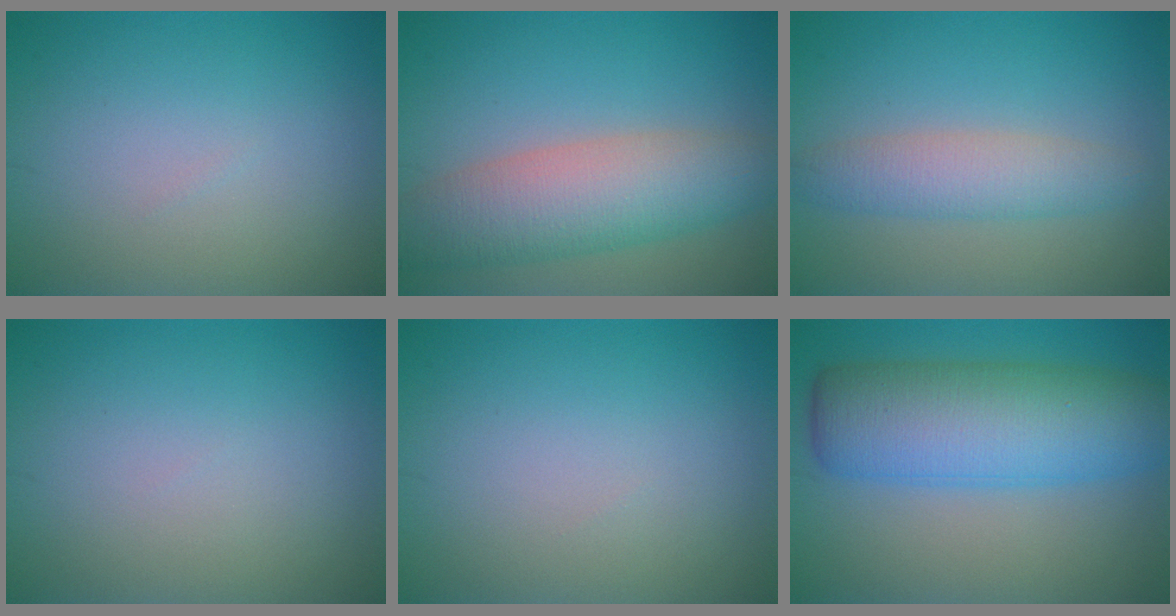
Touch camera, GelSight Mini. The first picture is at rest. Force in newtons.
{"total": 7.5, "press": 7.5, "slide": 0.4}
{"total": 3.7, "press": 3.7, "slide": 0.1}
{"total": 0.0}
{"total": 0.0}
{"total": 10.1, "press": 10.1, "slide": 0.2}